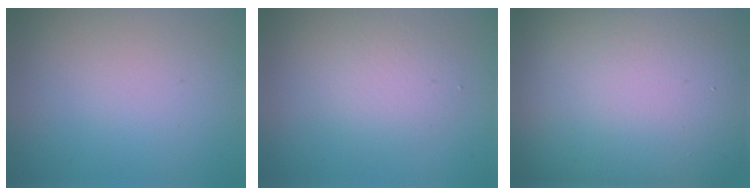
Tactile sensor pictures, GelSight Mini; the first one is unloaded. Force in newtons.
{"total": 2.4, "press": 2.4, "slide": 0.2}
{"total": 21.9, "press": 21.9, "slide": 1.3}